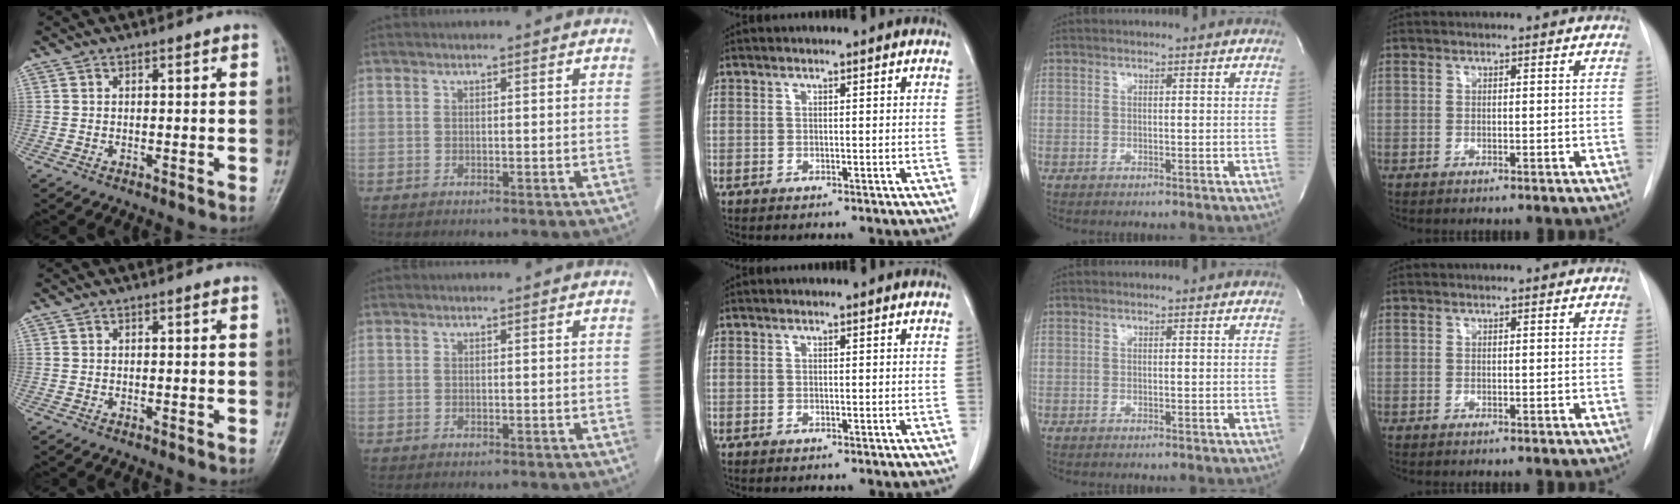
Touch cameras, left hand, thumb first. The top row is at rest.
{}